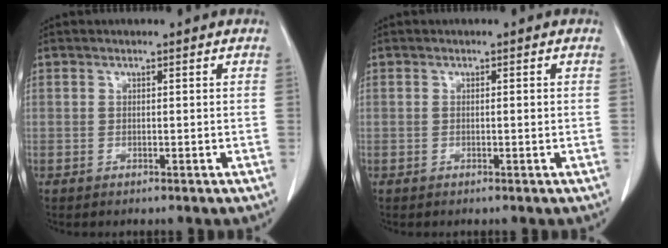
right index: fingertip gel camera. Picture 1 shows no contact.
{"total": 0.6, "force": [0.0, 0.1, 0.6], "torque": [-0.010, 0.000, 0.001]}